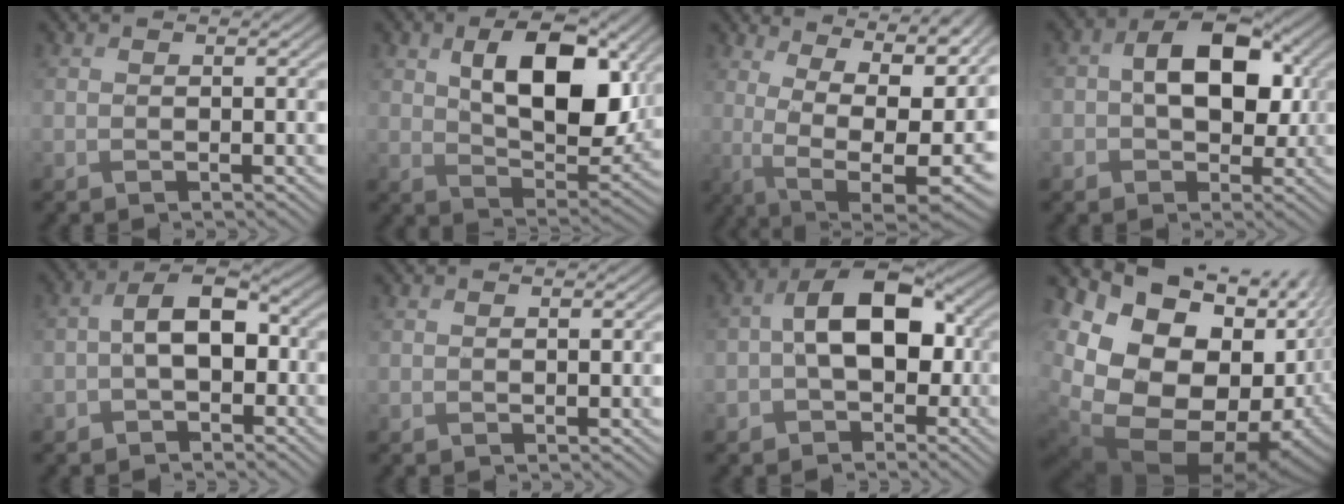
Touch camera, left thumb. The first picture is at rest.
{"total": 12.5, "force": [3.2, 6.9, 9.9], "torque": [-0.155, -0.009, 0.059]}
{"total": 15.4, "force": [2.6, 7.6, 13.1], "torque": [-0.210, 0.010, 0.062]}
{"total": 10.1, "force": [0.5, 7.0, 7.2], "torque": [-0.113, 0.008, -0.002]}
{"total": 7.4, "force": [-1.4, 4.8, 5.4], "torque": [-0.091, 0.009, -0.034]}
{"total": 0.5, "force": [0.2, 0.3, 0.4], "torque": [-0.004, -0.001, 0.003]}
{"total": 11.1, "force": [-1.0, 7.4, 8.3], "torque": [-0.132, 0.015, -0.030]}
{"total": 19.0, "force": [-0.8, 14.5, 12.2], "torque": [-0.227, -0.032, 0.019]}